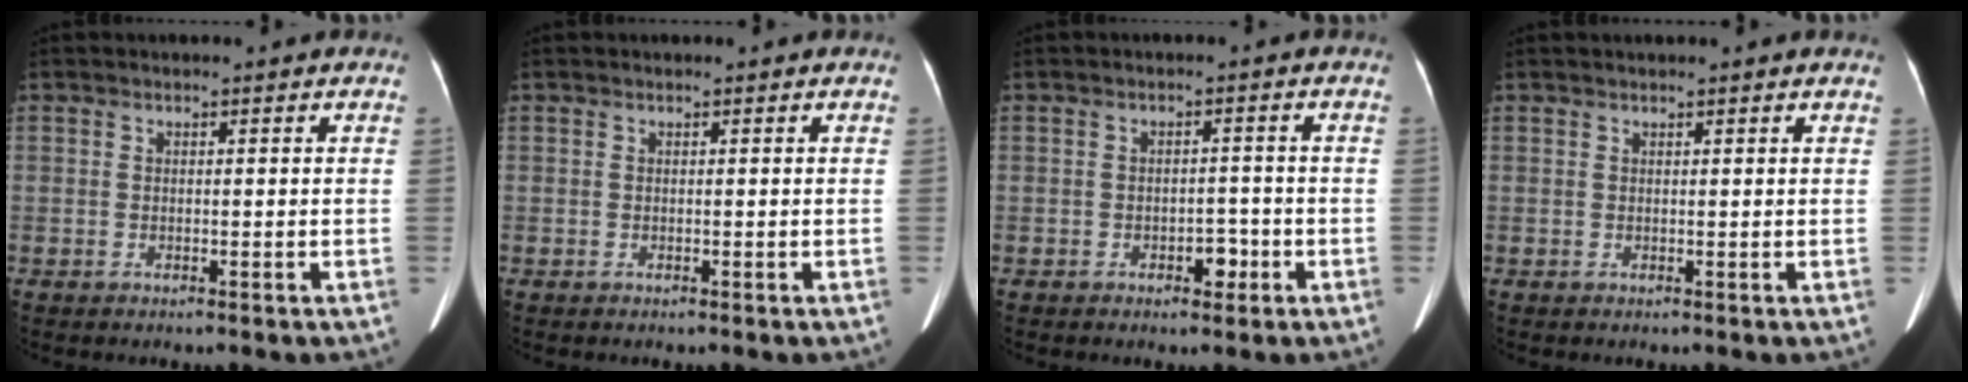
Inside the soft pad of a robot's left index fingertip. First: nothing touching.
{"total": 0.0}
{"total": 2.5, "force": [-1.2, 1.5, 1.6], "torque": [-0.019, 0.005, -0.014]}
{"total": 1.7, "force": [1.6, -0.2, 0.7], "torque": [-0.015, 0.022, 0.025]}